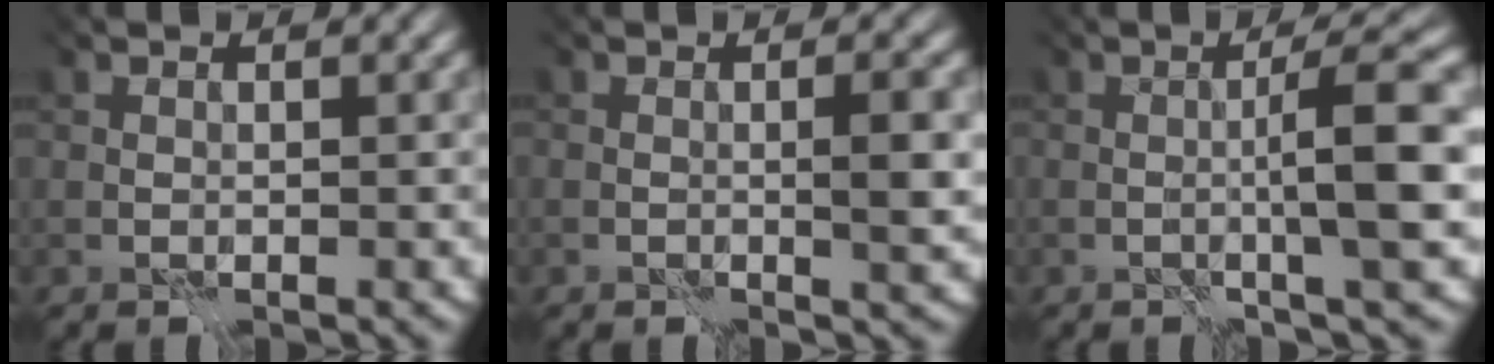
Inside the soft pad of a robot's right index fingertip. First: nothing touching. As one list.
[{"total": 2.0, "force": [-0.3, 0.0, 2.0], "torque": [-0.030, -0.001, -0.006]}, {"total": 4.9, "force": [-0.5, 0.0, 4.9], "torque": [-0.078, 0.010, -0.010]}]